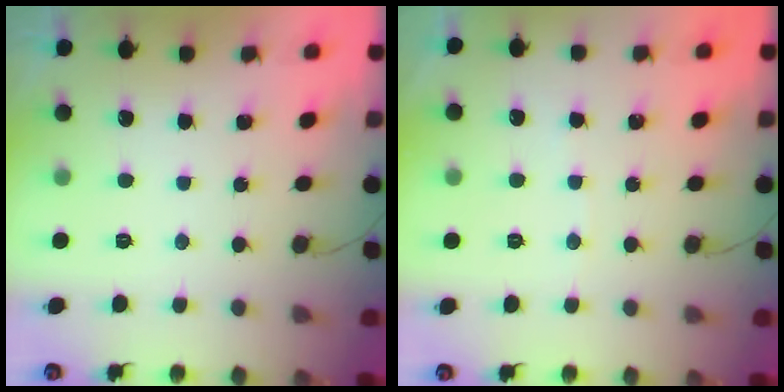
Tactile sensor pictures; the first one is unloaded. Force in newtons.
{"total": 2.6, "press": 2.6, "slide": 0.3}